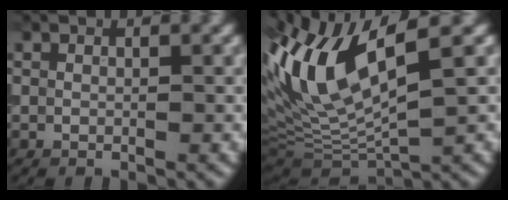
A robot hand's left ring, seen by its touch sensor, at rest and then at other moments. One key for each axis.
{"total": 11.3, "fx": 4.0, "fy": 3.6, "fz": 10.0, "tx": -0.209, "ty": 0.007, "tz": 0.077}